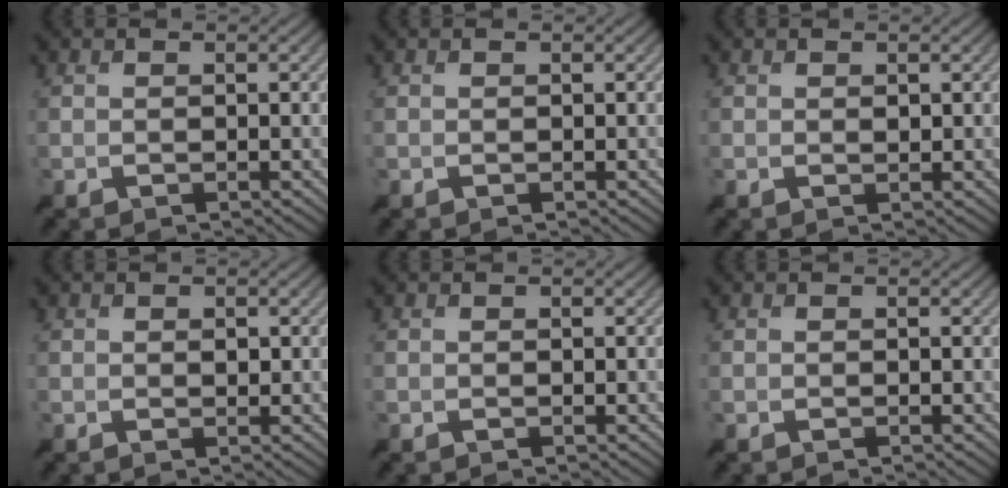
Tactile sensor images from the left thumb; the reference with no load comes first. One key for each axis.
{"total": 0.0}
{"total": 1.0, "fx": 0.9, "fy": 0.2, "fz": 0.1, "tx": -0.013, "ty": 0.001, "tz": 0.016}
{"total": 0.6, "fx": 0.6, "fy": 0.0, "fz": -0.1, "tx": -0.008, "ty": -0.001, "tz": 0.012}
{"total": 0.0}
{"total": 0.0}